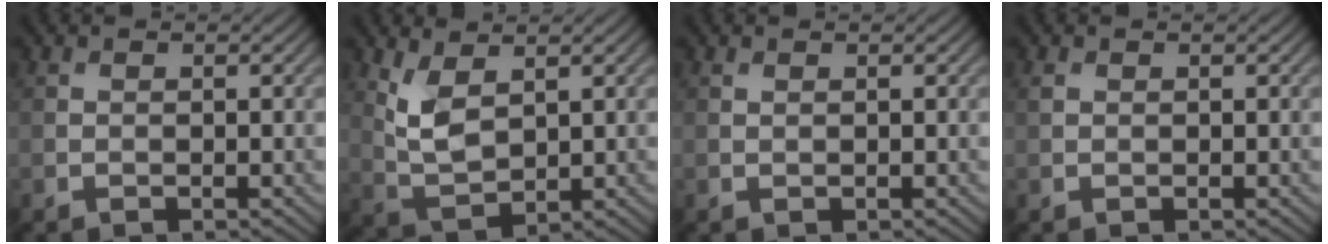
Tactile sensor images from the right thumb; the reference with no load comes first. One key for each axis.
{"total": 5.0, "fx": 2.3, "fy": 2.4, "fz": 3.7, "tx": -0.094, "ty": -0.007, "tz": 0.050}
{"total": 0.0}
{"total": 0.6, "fx": 0.3, "fy": 0.4, "fz": 0.3, "tx": -0.009, "ty": 0.000, "tz": 0.007}